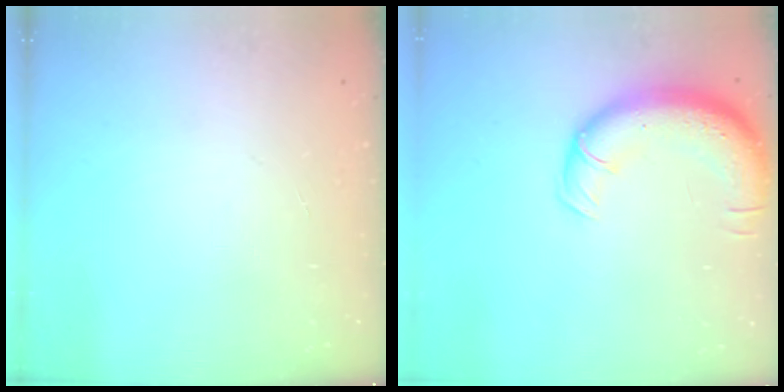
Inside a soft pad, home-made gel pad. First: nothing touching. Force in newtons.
{"total": 13.3, "press": 12.9, "slide": 3.2}